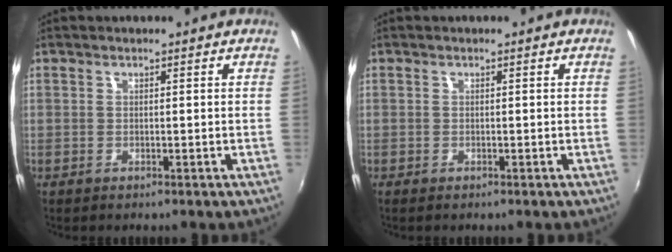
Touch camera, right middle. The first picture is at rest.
{"total": 0.0}